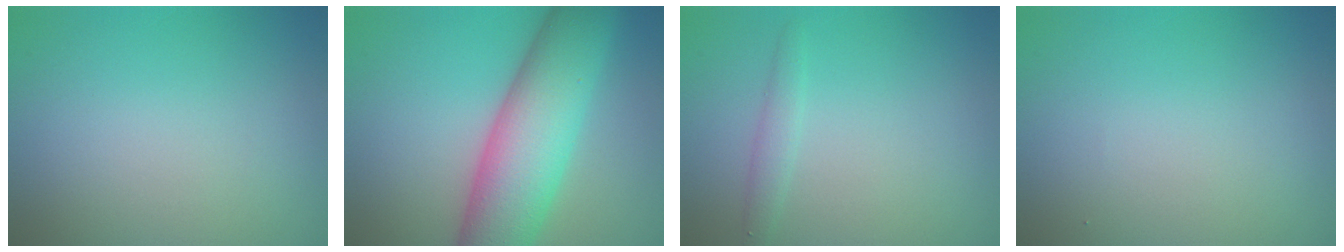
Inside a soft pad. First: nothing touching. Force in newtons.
{"total": 9.6, "press": 9.6, "slide": 0.2}
{"total": 1.3, "press": 1.3, "slide": 0.0}
{"total": 0.0}